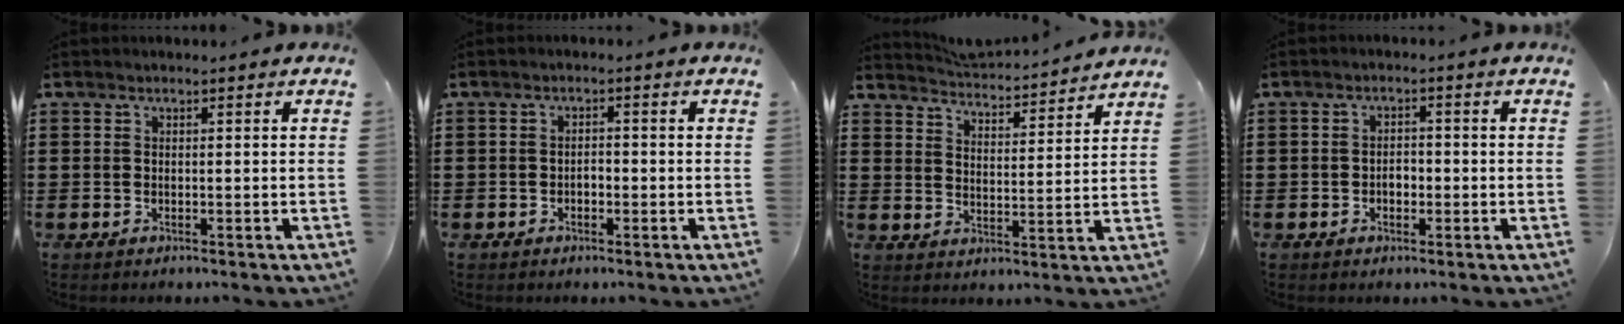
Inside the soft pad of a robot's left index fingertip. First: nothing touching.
{"total": 1.3, "force": [-0.6, 0.6, 1.0], "torque": [-0.022, 0.002, -0.013]}
{"total": 3.7, "force": [3.7, -0.4, -0.1], "torque": [-0.019, -0.035, 0.059]}
{"total": 2.0, "force": [-0.6, 1.3, 1.4], "torque": [-0.030, 0.005, -0.014]}